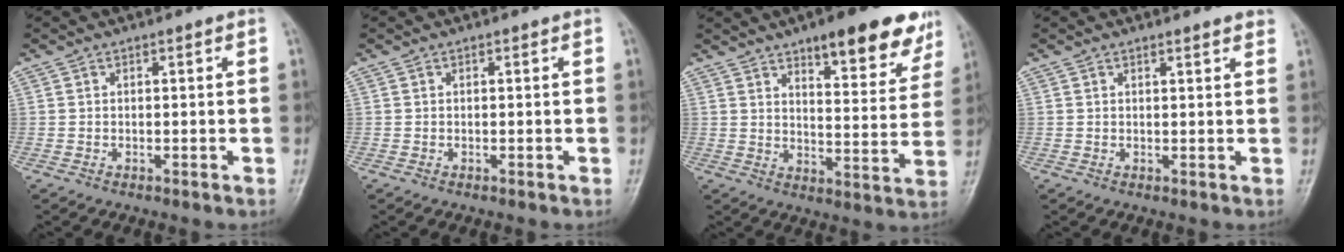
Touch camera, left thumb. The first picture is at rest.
{"total": 0.0}
{"total": 16.0, "force": [10.6, 5.1, 10.8], "torque": [-0.096, -0.055, 0.145]}
{"total": 2.0, "force": [1.8, 0.2, 0.9], "torque": [-0.006, -0.006, 0.020]}